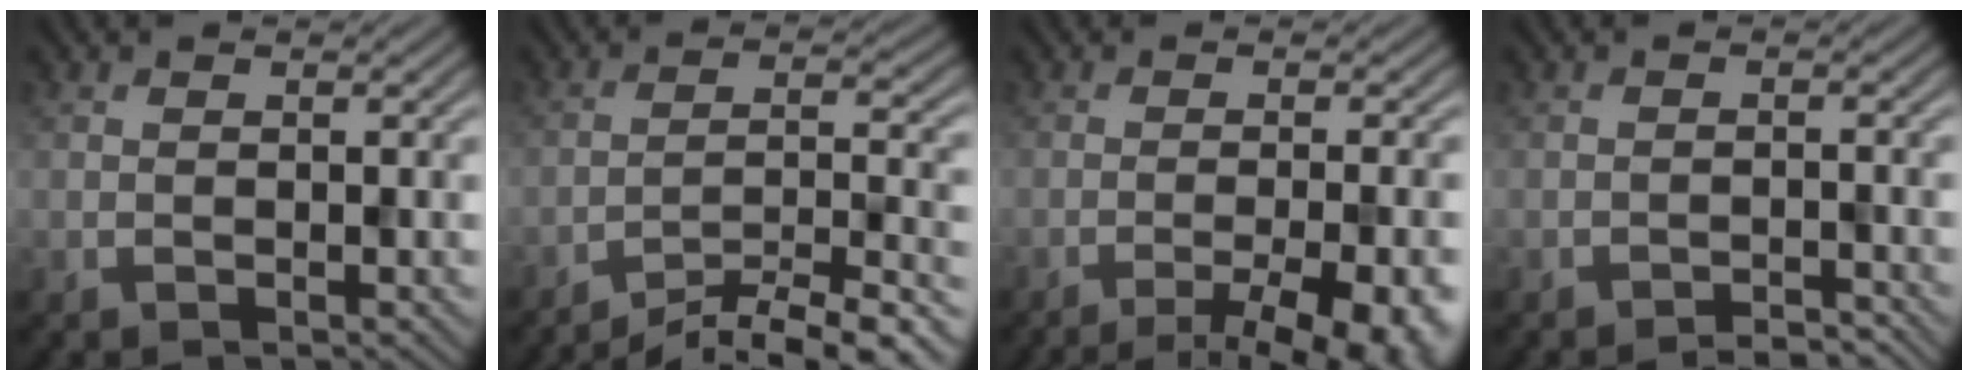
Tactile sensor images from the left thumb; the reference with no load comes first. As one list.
[{"total": 10.7, "force": [-9.1, 1.4, 5.3], "torque": [-0.085, 0.003, -0.143]}, {"total": 10.5, "force": [-6.2, 2.7, 8.0], "torque": [-0.105, -0.003, -0.070]}, {"total": 2.2, "force": [-2.1, 0.2, 0.8], "torque": [-0.007, 0.005, -0.036]}]